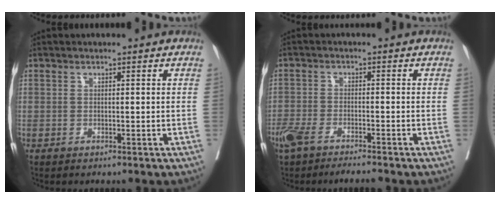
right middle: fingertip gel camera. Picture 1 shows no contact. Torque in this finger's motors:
{"motor_torque": [0.49, -0.45, 0.30, 0.09]}